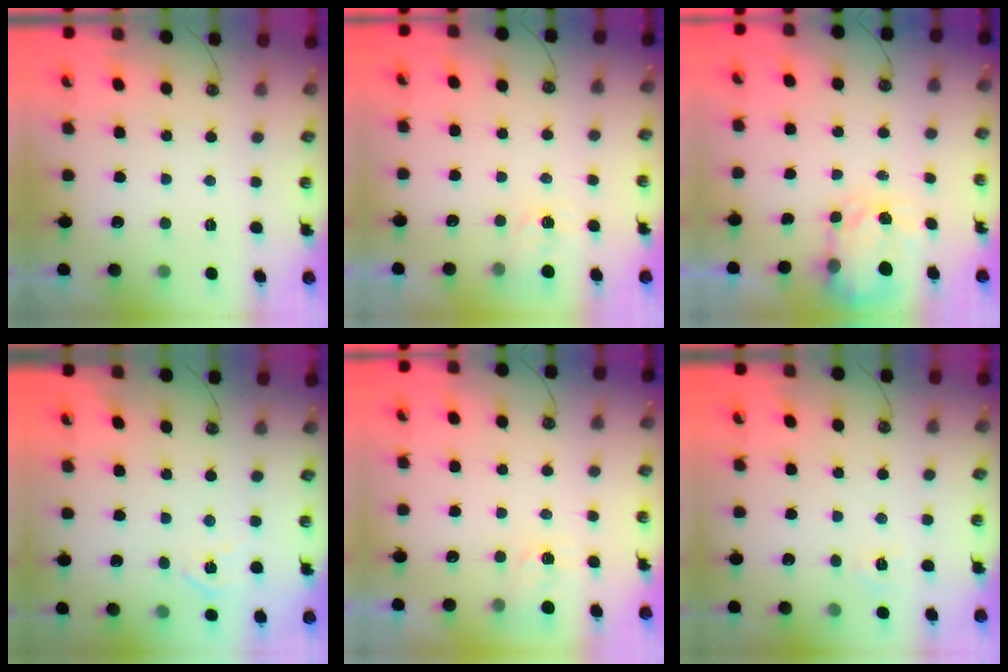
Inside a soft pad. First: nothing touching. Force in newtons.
{"total": 2.9, "press": 2.9, "slide": 0.5}
{"total": 3.6, "press": 3.6, "slide": 0.4}
{"total": 5.8, "press": 5.7, "slide": 0.7}
{"total": 2.9, "press": 2.9, "slide": 0.5}
{"total": 5.8, "press": 5.7, "slide": 0.6}